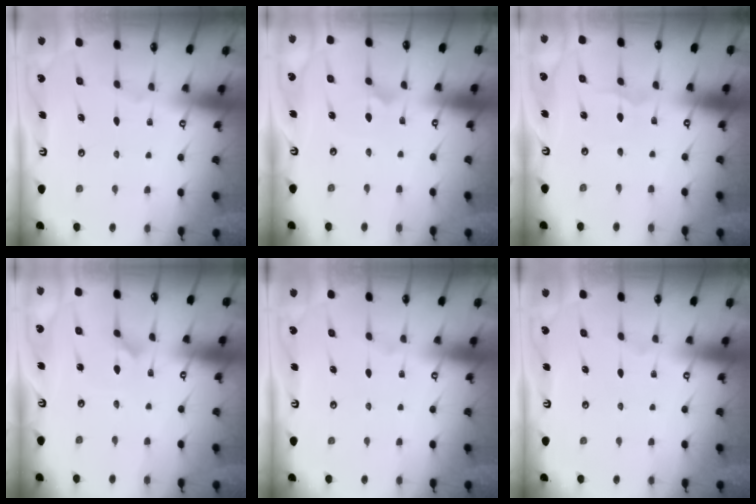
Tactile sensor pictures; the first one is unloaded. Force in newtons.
{"total": 2.3, "press": 2.3, "slide": 0.0}
{"total": 1.1, "press": 1.1, "slide": 0.2}
{"total": 1.1, "press": 1.1, "slide": 0.1}
{"total": 0.0}
{"total": 0.0}